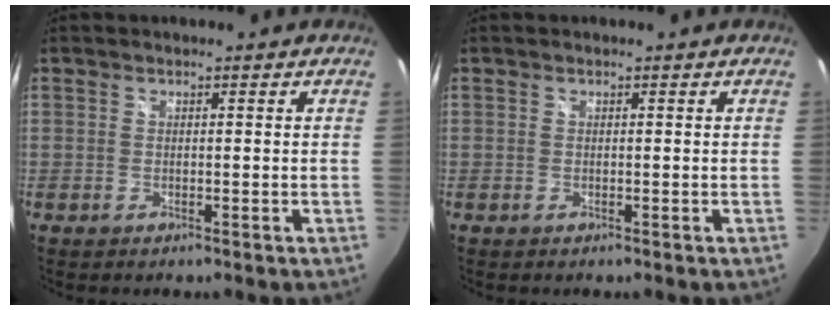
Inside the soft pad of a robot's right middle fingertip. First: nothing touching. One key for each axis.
{"total": 0.0}